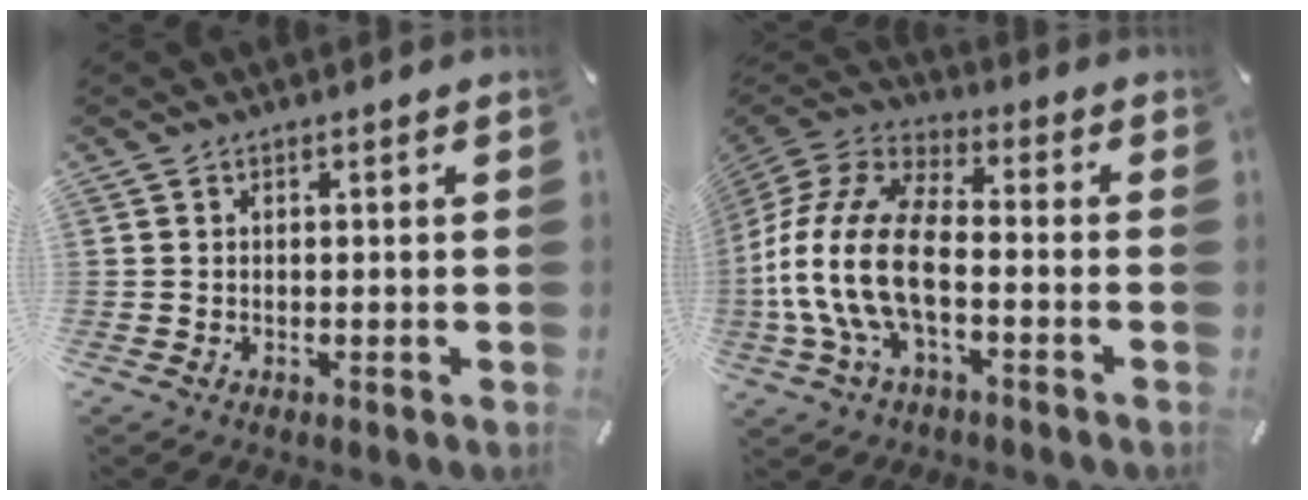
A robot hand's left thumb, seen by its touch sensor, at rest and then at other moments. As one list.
[{"total": 16.8, "force": [-4.5, 9.2, 13.3], "torque": [-0.291, 0.014, -0.080]}]